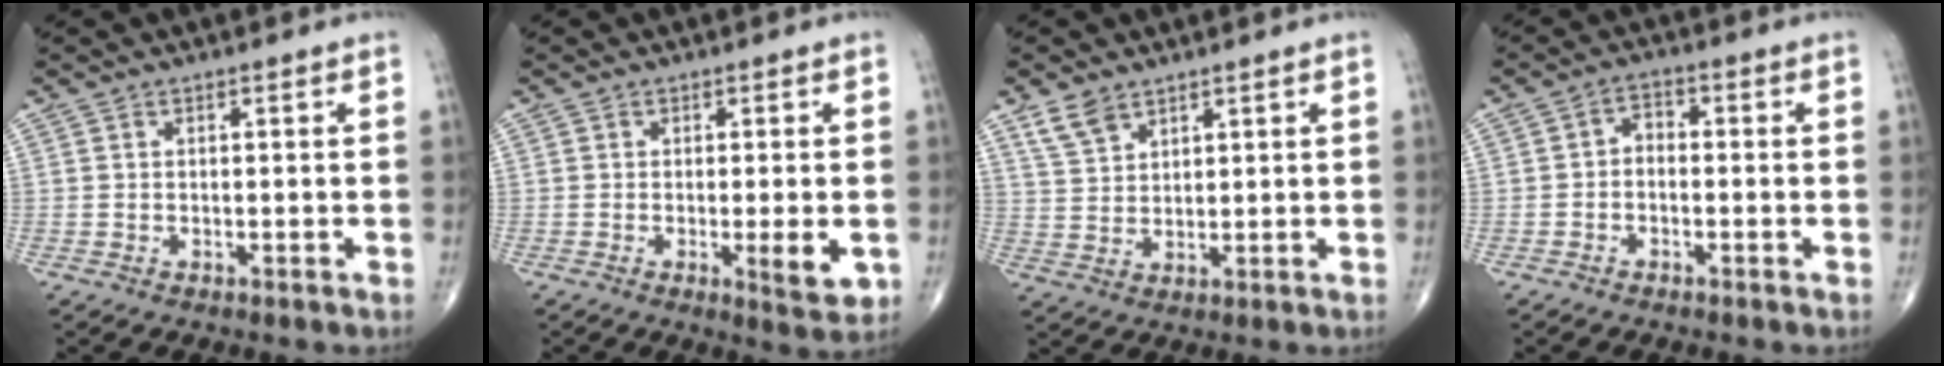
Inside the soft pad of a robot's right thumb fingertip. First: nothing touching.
{"total": 4.9, "force": [-1.0, 1.3, 4.6], "torque": [-0.065, -0.012, -0.015]}
{"total": 4.9, "force": [3.5, 2.7, 2.0], "torque": [-0.030, -0.015, 0.076]}
{"total": 2.9, "force": [-0.6, 2.0, 1.9], "torque": [-0.018, 0.019, -0.024]}